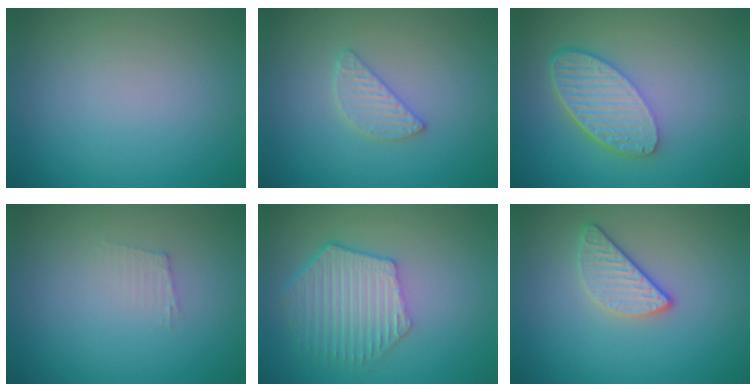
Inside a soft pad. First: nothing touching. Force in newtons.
{"total": 2.0, "press": 2.0, "slide": 0.2}
{"total": 5.6, "press": 4.2, "slide": 3.8}
{"total": 1.1, "press": 1.0, "slide": 0.2}
{"total": 6.0, "press": 4.6, "slide": 3.9}
{"total": 2.5, "press": 2.3, "slide": 1.0}